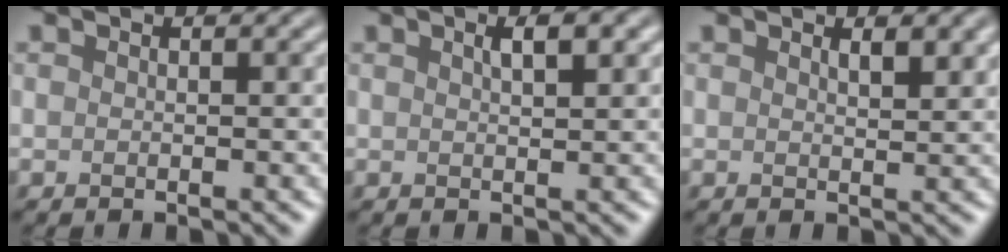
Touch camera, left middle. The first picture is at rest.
{"total": 2.0, "force": [1.0, 0.6, 1.6], "torque": [-0.018, 0.006, 0.014]}
{"total": 1.6, "force": [1.1, 0.5, 1.1], "torque": [-0.014, -0.001, 0.019]}